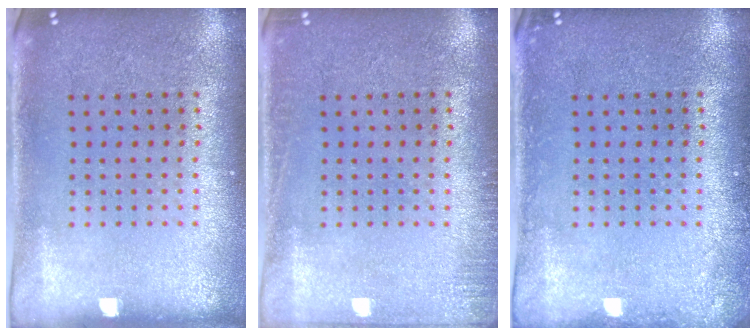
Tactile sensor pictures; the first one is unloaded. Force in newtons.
{"total": 1.3, "press": 1.3, "slide": 0.3}
{"total": 1.1, "press": 1.1, "slide": 0.1}